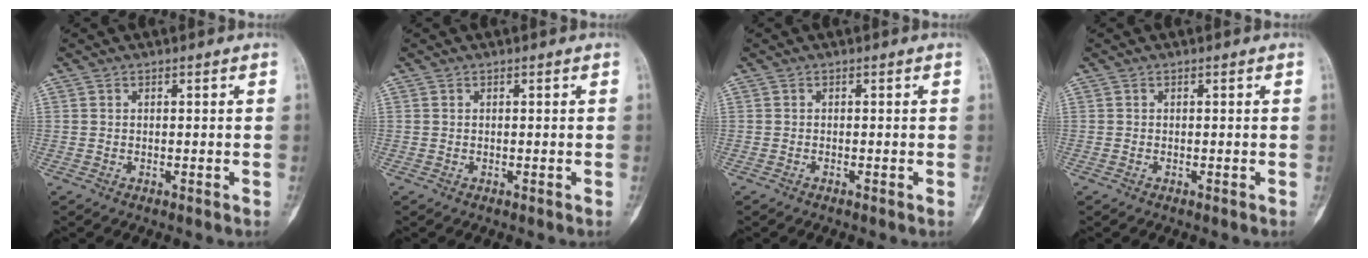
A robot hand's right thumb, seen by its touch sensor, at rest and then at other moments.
{"total": 0.0}
{"total": 0.0}
{"total": 0.0}